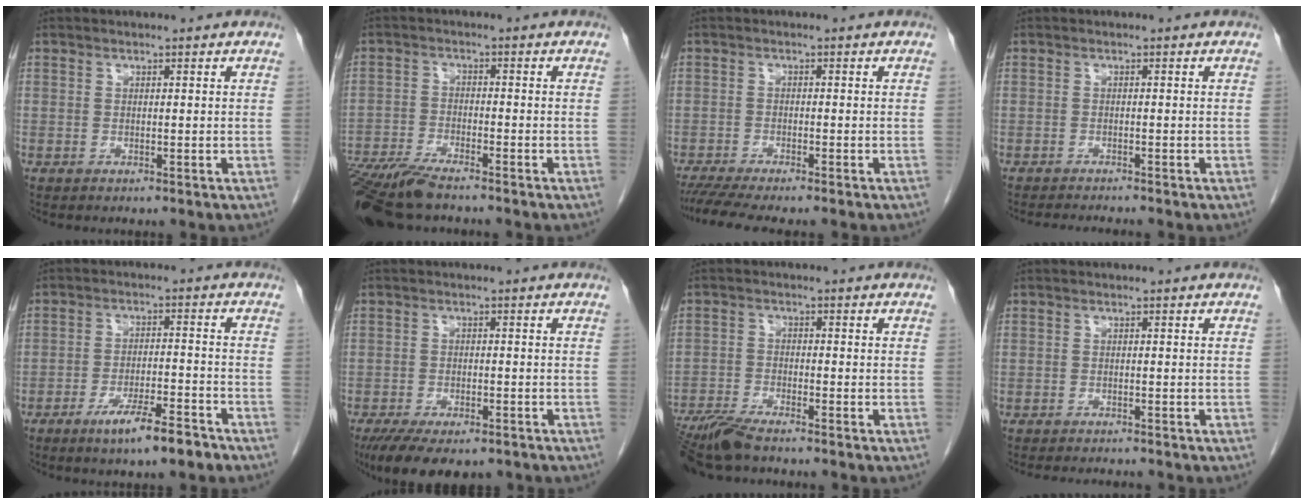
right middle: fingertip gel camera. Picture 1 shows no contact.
{"total": 10.6, "force": [-8.9, 1.3, 5.6], "torque": [-0.095, -0.027, -0.154]}
{"total": 7.2, "force": [-6.1, 0.0, 3.8], "torque": [-0.058, -0.017, -0.099]}
{"total": 3.9, "force": [-3.7, -0.2, 1.3], "torque": [-0.017, -0.014, -0.055]}
{"total": 7.6, "force": [-5.3, 0.9, 5.4], "torque": [-0.095, -0.009, -0.087]}
{"total": 11.3, "force": [-8.4, 4.2, 6.3], "torque": [-0.104, -0.013, -0.122]}
{"total": 7.2, "force": [-6.2, 0.6, 3.6], "torque": [-0.066, -0.021, -0.114]}
{"total": 4.5, "force": [-4.3, 0.5, 1.4], "torque": [-0.015, -0.010, -0.060]}